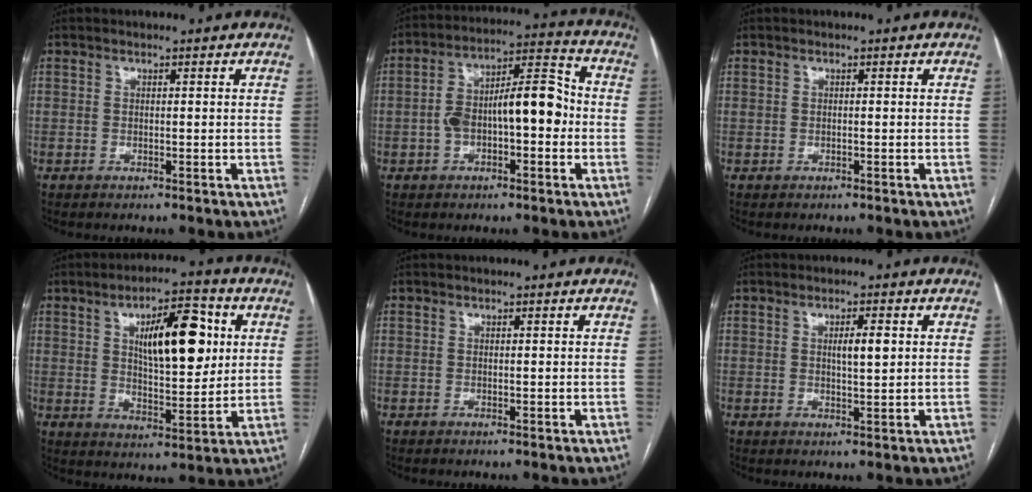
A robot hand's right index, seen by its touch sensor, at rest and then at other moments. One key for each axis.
{"total": 12.2, "fx": -1.2, "fy": 4.3, "fz": 11.3, "tx": -0.200, "ty": 0.046, "tz": -0.019}
{"total": 0.0}
{"total": 13.6, "fx": 3.8, "fy": 4.5, "fz": 12.2, "tx": -0.187, "ty": 0.013, "tz": 0.063}
{"total": 0.0}
{"total": 3.8, "fx": 0.8, "fy": 0.6, "fz": 3.6, "tx": -0.057, "ty": -0.001, "tz": 0.014}